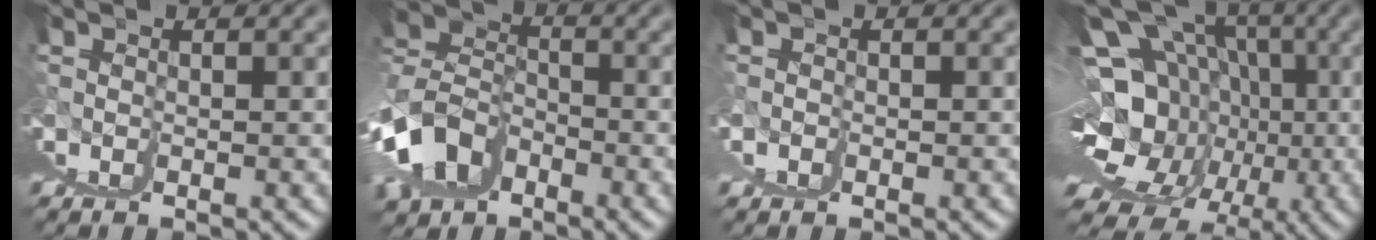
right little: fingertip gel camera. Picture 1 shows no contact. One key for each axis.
{"total": 3.7, "fx": -0.7, "fy": 0.2, "fz": 3.6, "tx": -0.052, "ty": -0.017, "tz": 0.009}
{"total": 2.2, "fx": 0.7, "fy": -1.7, "fz": -1.2, "tx": 0.026, "ty": 0.002, "tz": 0.013}
{"total": 12.8, "fx": 3.4, "fy": 6.7, "fz": 10.4, "tx": -0.137, "ty": 0.003, "tz": 0.071}